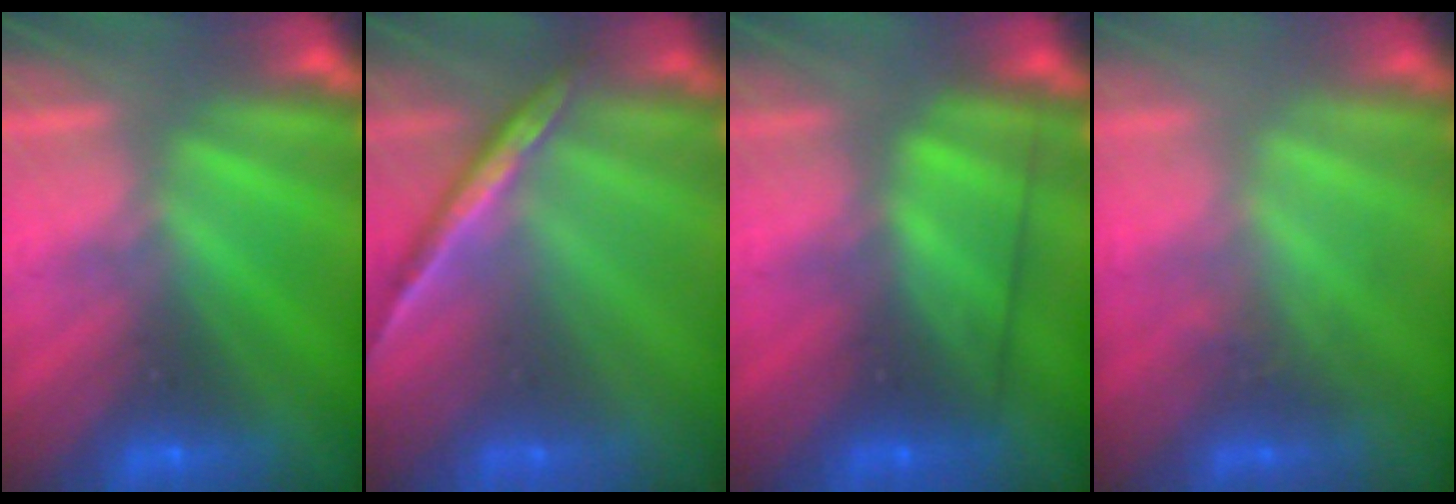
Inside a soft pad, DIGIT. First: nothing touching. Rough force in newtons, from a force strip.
{"total": 1.5}
{"total": 2.6}
{"total": 3.0}